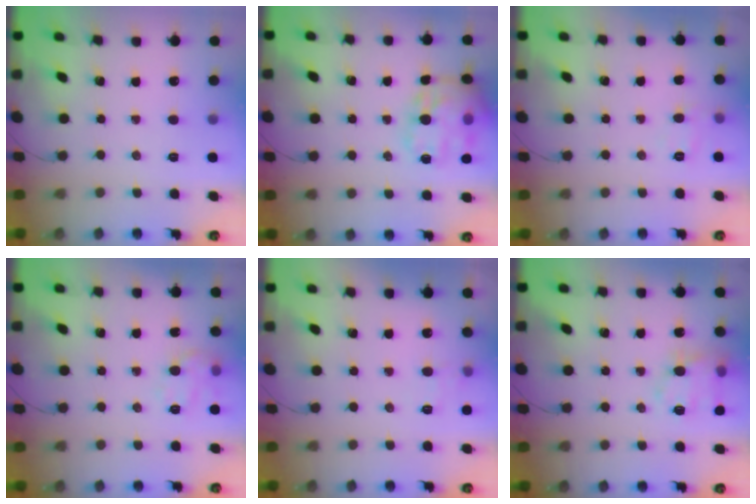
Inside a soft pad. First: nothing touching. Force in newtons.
{"total": 18.8, "press": 18.7, "slide": 1.5}
{"total": 5.9, "press": 5.8, "slide": 1.4}
{"total": 10.3, "press": 10.3, "slide": 0.3}
{"total": 7.5, "press": 7.3, "slide": 2.0}
{"total": 14.0, "press": 13.8, "slide": 2.2}